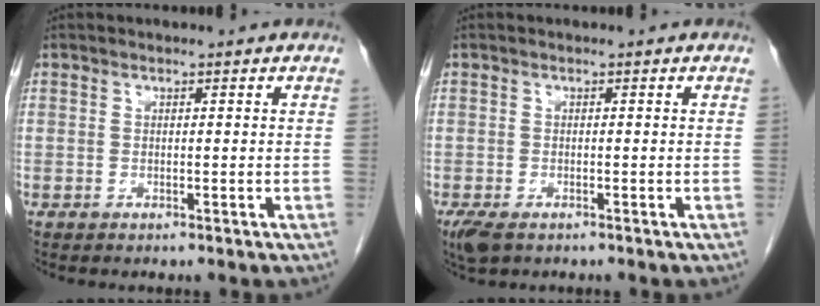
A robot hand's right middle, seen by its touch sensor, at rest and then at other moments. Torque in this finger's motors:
{"motor_torque": [-0.13, 0.25, 0.00, 0.00]}